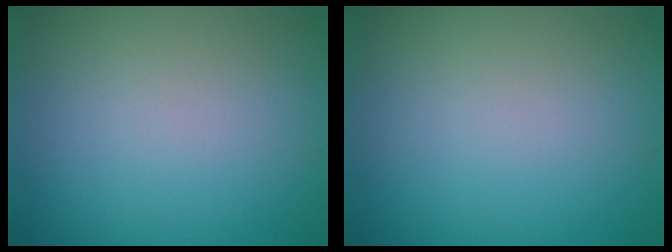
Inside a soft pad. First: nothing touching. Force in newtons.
{"total": 0.0}